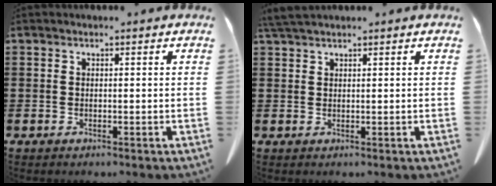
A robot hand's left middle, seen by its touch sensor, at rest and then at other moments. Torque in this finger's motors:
{"motor_torque": [0.18, 0.14, 0.01, 0.03]}